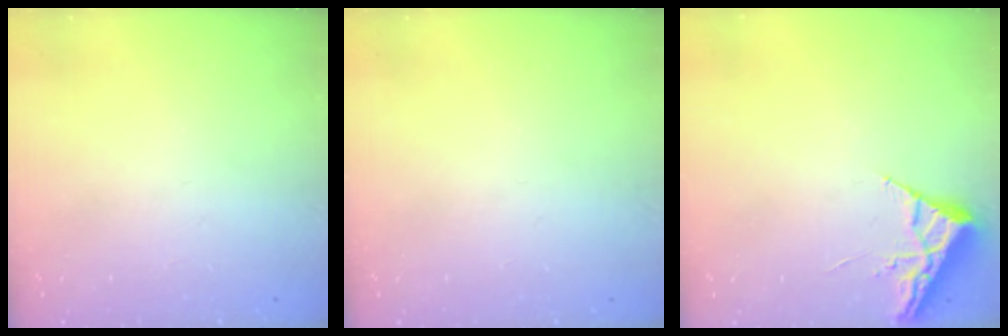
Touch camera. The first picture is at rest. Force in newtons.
{"total": 0.0}
{"total": 3.7, "press": 3.6, "slide": 0.5}